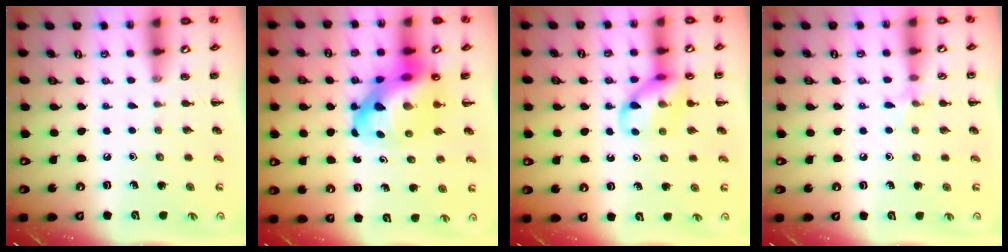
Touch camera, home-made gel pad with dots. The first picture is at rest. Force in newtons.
{"total": 15.2, "press": 14.7, "slide": 3.9}
{"total": 11.4, "press": 11.3, "slide": 1.4}
{"total": 5.4, "press": 5.1, "slide": 1.8}